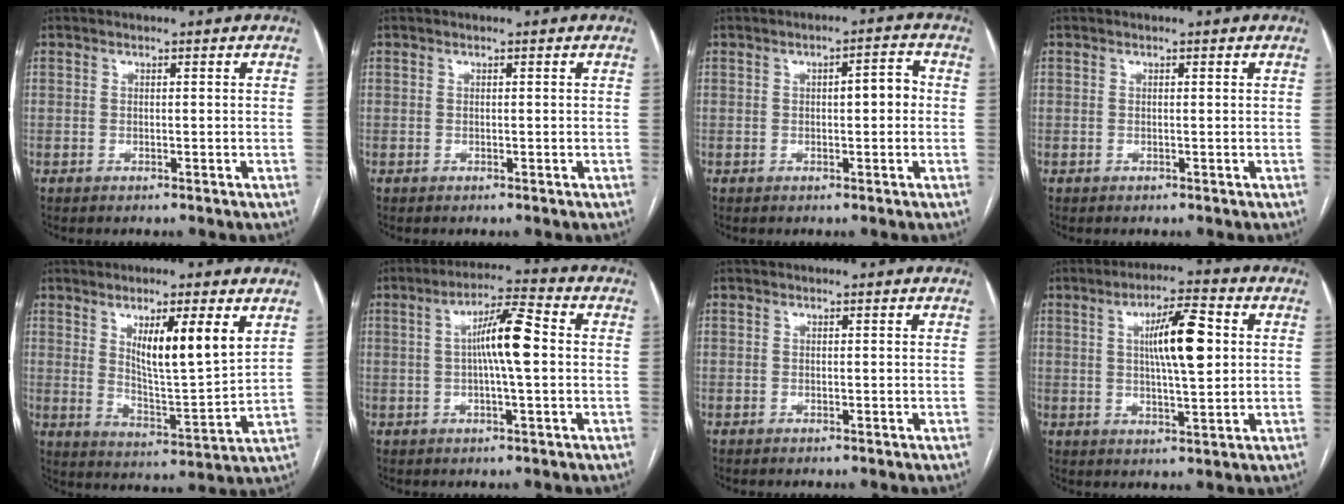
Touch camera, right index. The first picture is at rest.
{"total": 0.0}
{"total": 3.8, "force": [0.1, 1.1, 3.6], "torque": [-0.049, 0.014, -0.001]}
{"total": 0.0}
{"total": 11.3, "force": [5.1, 1.5, 10.0], "torque": [-0.168, -0.011, 0.089]}
{"total": 8.2, "force": [0.5, 0.7, 8.2], "torque": [-0.145, 0.015, 0.002]}
{"total": 0.0}
{"total": 9.6, "force": [2.0, 1.7, 9.3], "torque": [-0.158, 0.010, 0.033]}